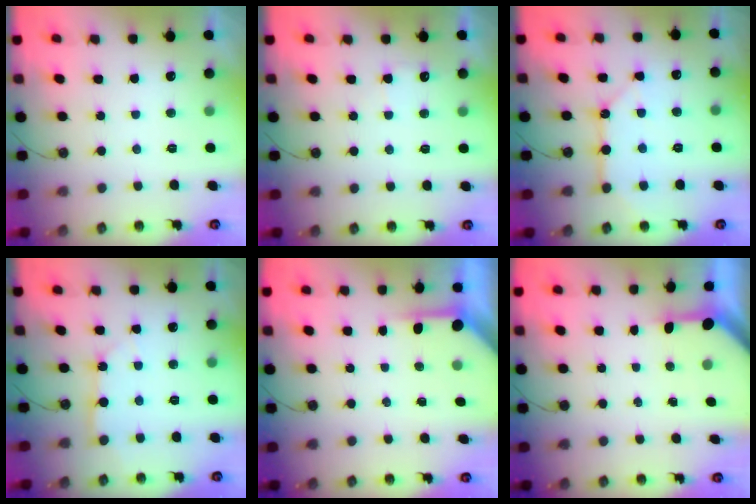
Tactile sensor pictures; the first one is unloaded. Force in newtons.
{"total": 3.9, "press": 3.9, "slide": 0.5}
{"total": 11.3, "press": 11.2, "slide": 1.1}
{"total": 3.1, "press": 3.1, "slide": 0.2}
{"total": 4.0, "press": 3.9, "slide": 0.3}
{"total": 3.5, "press": 3.5, "slide": 0.4}